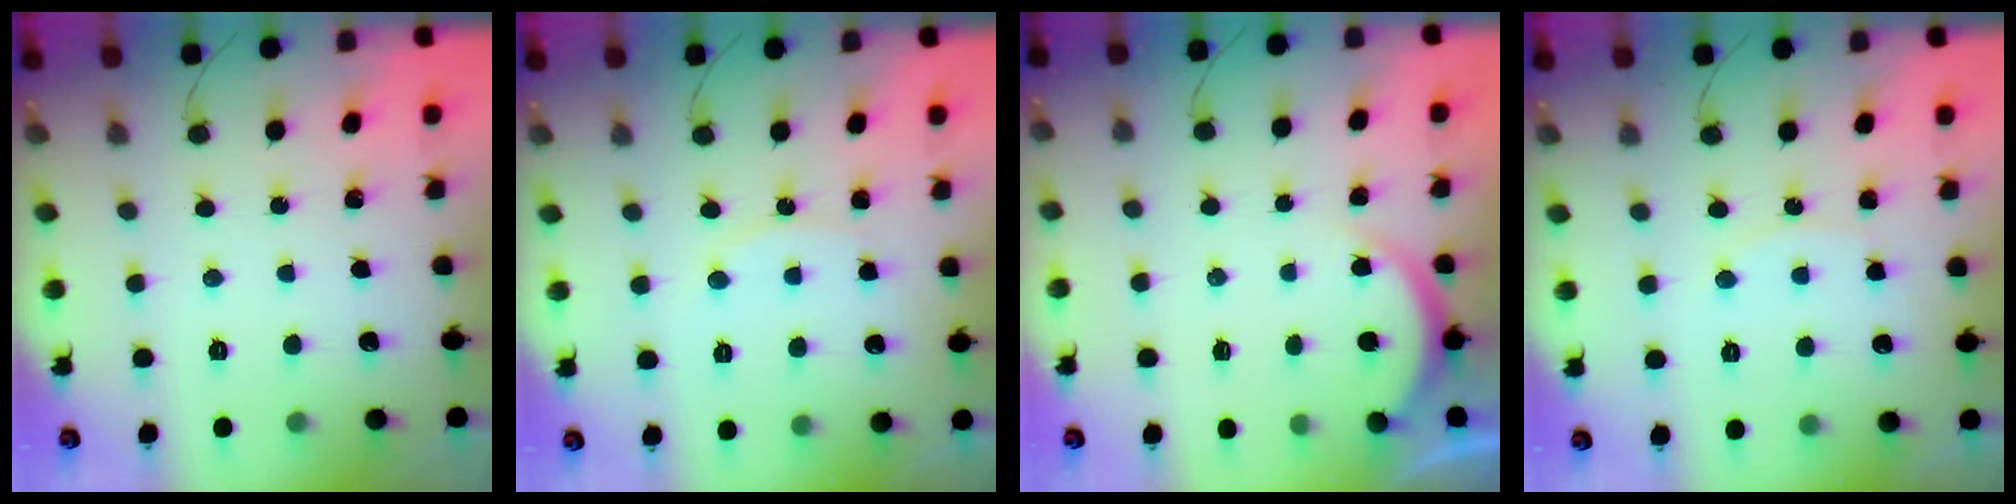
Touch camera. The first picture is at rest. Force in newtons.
{"total": 6.1, "press": 6.1, "slide": 0.3}
{"total": 3.0, "press": 2.9, "slide": 0.6}
{"total": 5.8, "press": 5.7, "slide": 0.5}